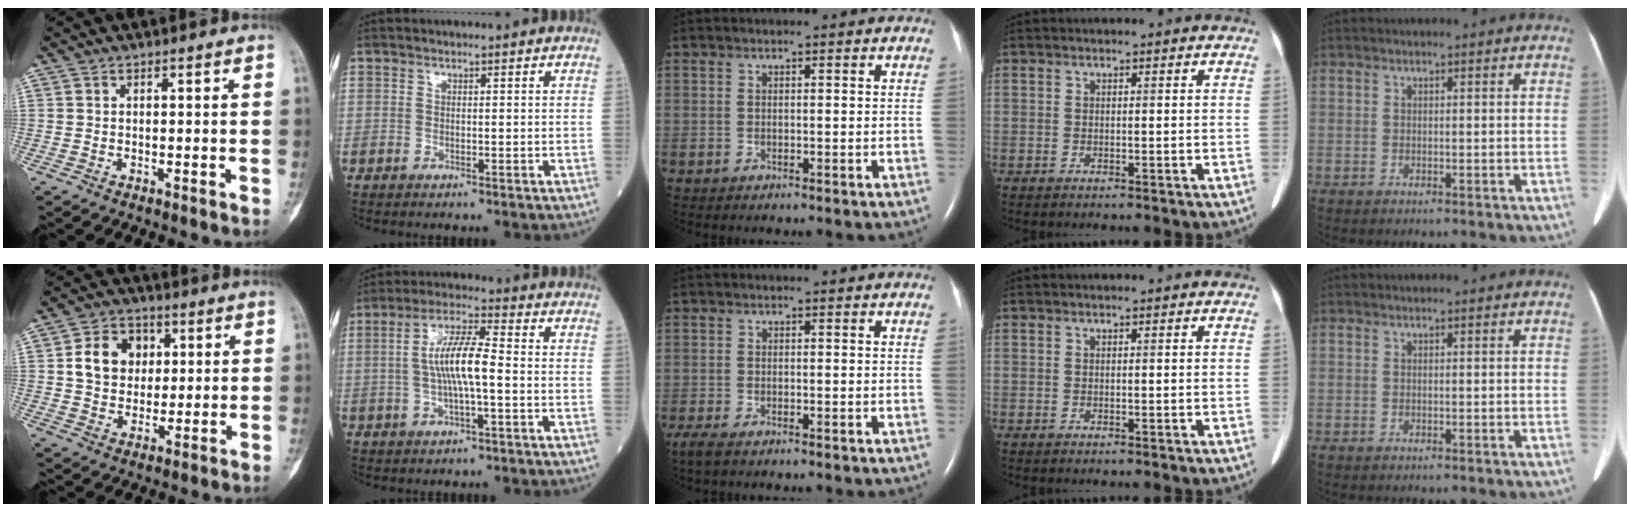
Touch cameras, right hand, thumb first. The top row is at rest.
{"thumb": {"total": 9.9, "force": [2.1, 8.0, 5.4], "torque": [-0.053, 0.001, 0.032]}, "index": {"total": 8.3, "force": [-0.5, 1.2, 8.1], "torque": [-0.160, 0.011, -0.015]}, "middle": {"total": 3.1, "force": [-2.2, 0.9, 2.0], "torque": [-0.048, -0.013, -0.036]}}